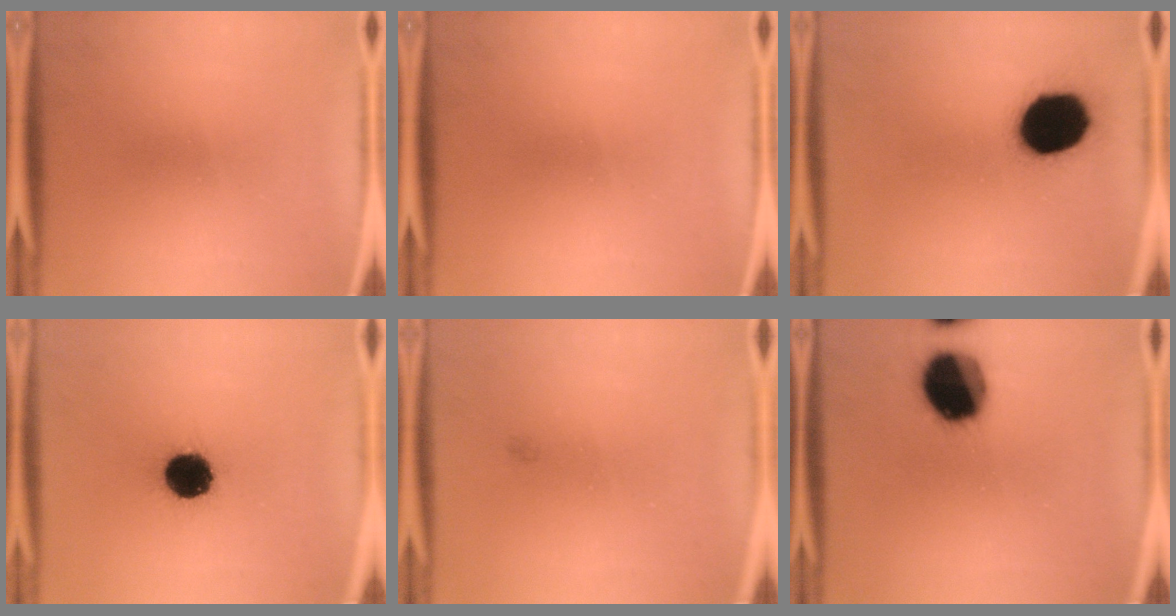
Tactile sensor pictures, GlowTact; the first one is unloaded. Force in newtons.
{"total": 0.0}
{"total": 19.1}
{"total": 13.5}
{"total": 0.6}
{"total": 18.6}